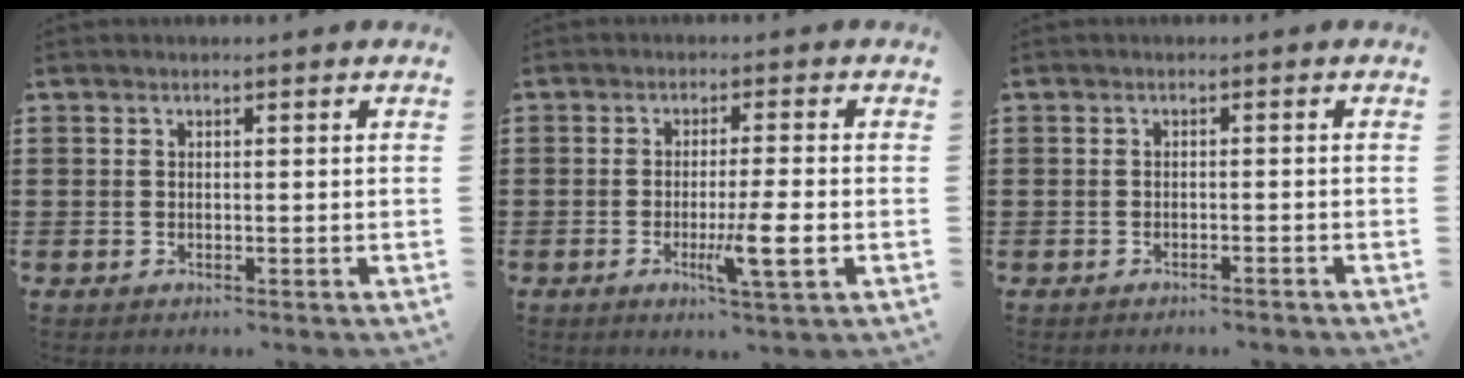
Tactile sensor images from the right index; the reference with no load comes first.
{"total": 6.8, "force": [-2.0, 0.3, 6.5], "torque": [-0.117, -0.019, -0.036]}
{"total": 1.0, "force": [-0.9, -0.1, 0.3], "torque": [-0.008, -0.001, -0.018]}